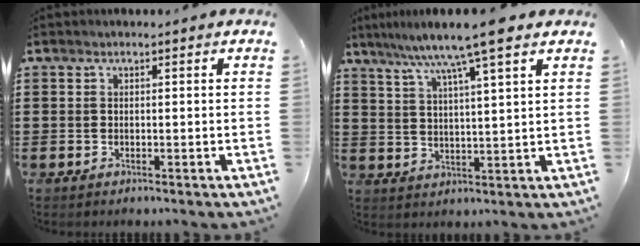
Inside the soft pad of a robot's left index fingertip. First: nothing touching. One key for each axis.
{"total": 8.3, "fx": 6.2, "fy": -0.1, "fz": 5.4, "tx": -0.116, "ty": -0.020, "tz": 0.103}